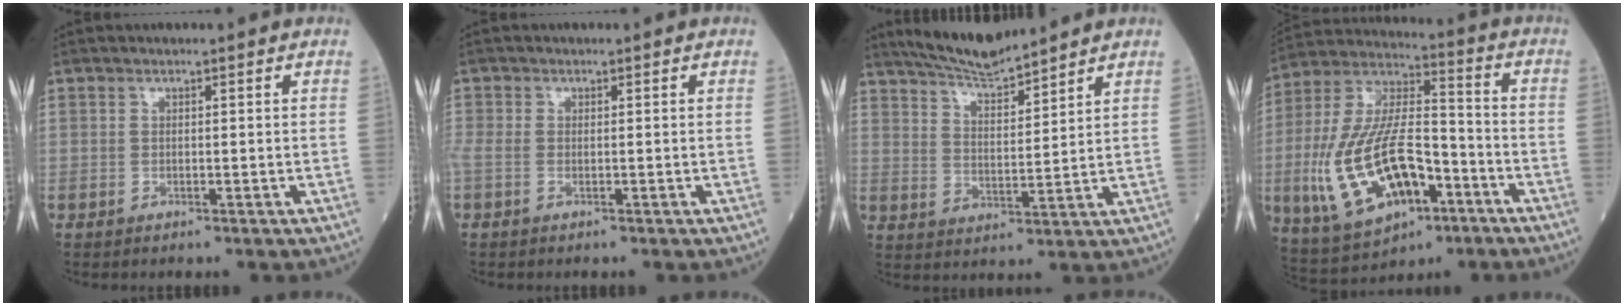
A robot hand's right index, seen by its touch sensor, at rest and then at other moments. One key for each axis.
{"total": 2.1, "fx": -0.4, "fy": 1.0, "fz": 1.8, "tx": -0.058, "ty": 0.010, "tz": -0.006}
{"total": 8.6, "fx": 8.0, "fy": 0.3, "fz": 3.0, "tx": -0.063, "ty": 0.000, "tz": 0.151}
{"total": 20.3, "fx": -6.4, "fy": 8.9, "fz": 17.0, "tx": -0.355, "ty": 0.003, "tz": -0.103}